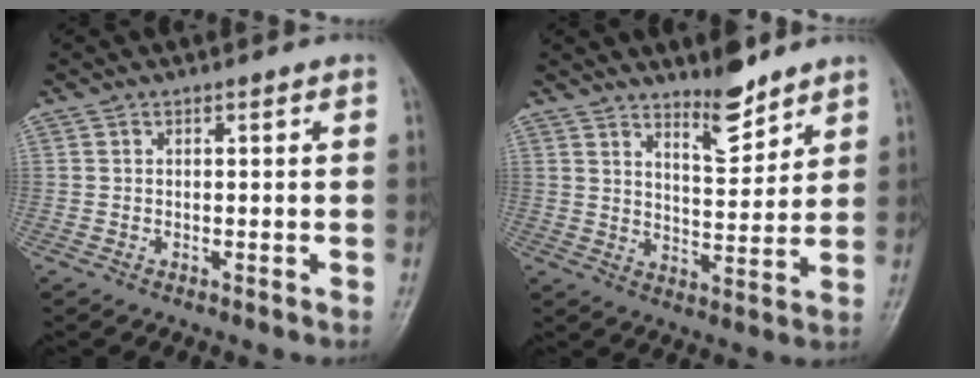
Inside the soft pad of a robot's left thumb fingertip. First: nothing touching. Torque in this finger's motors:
{"motor_torque": [0.74, 0.77, -0.22, -0.42, 0.07]}